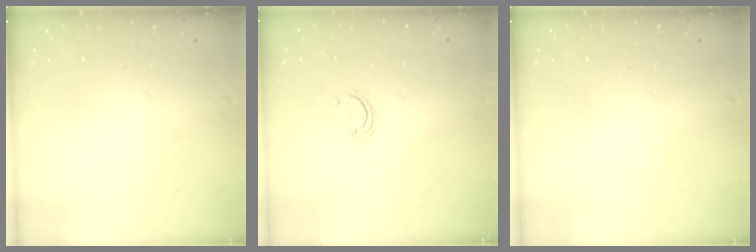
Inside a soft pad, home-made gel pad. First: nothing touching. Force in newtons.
{"total": 3.2, "press": 3.2, "slide": 0.3}
{"total": 0.0}